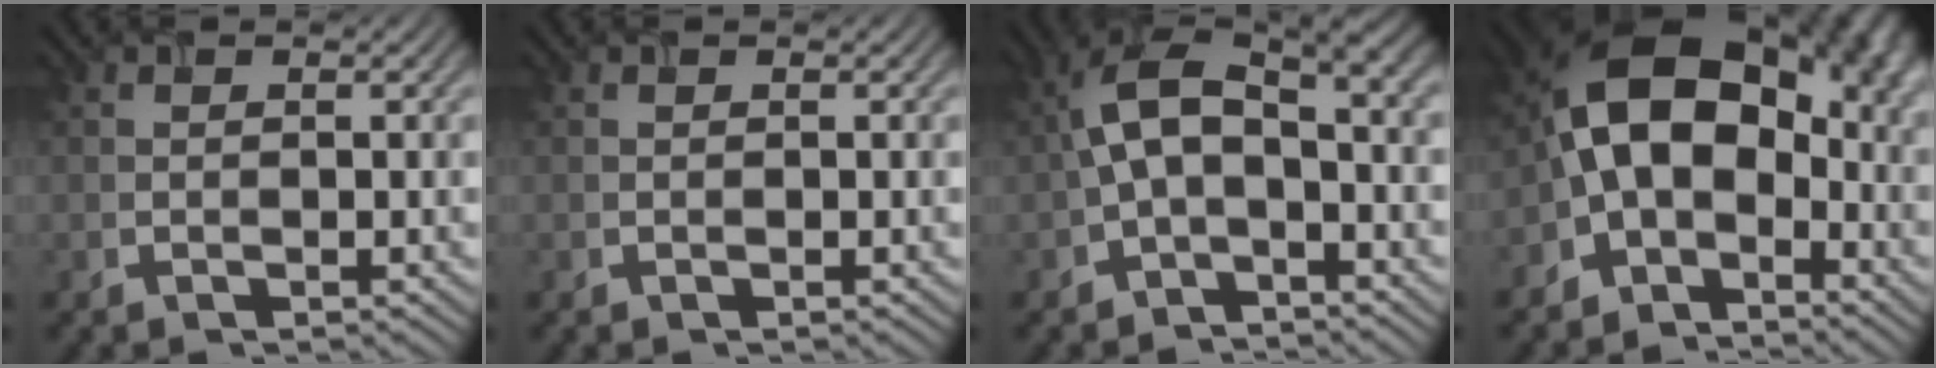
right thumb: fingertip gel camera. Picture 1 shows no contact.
{"total": 0.0}
{"total": 7.9, "force": [-0.1, 4.0, 6.8], "torque": [-0.139, 0.022, -0.010]}
{"total": 12.9, "force": [-2.3, 8.3, 9.6], "torque": [-0.171, 0.016, -0.053]}